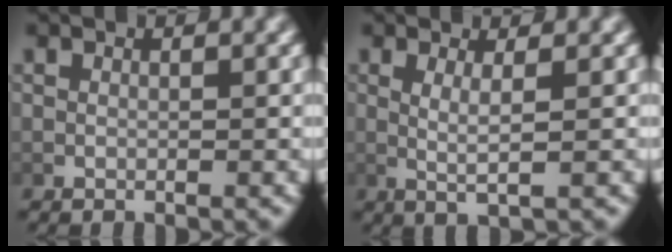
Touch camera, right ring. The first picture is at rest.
{"total": 3.0, "force": [0.7, 0.2, 2.9], "torque": [-0.051, -0.006, 0.019]}